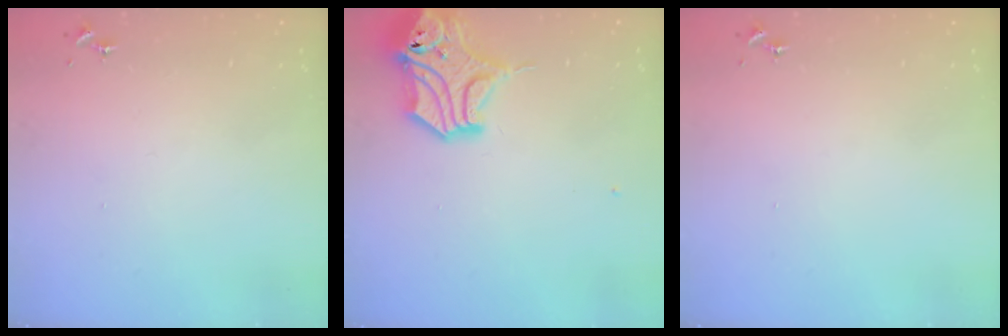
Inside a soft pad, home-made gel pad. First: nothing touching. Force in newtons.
{"total": 14.8, "press": 14.7, "slide": 2.2}
{"total": 0.0}